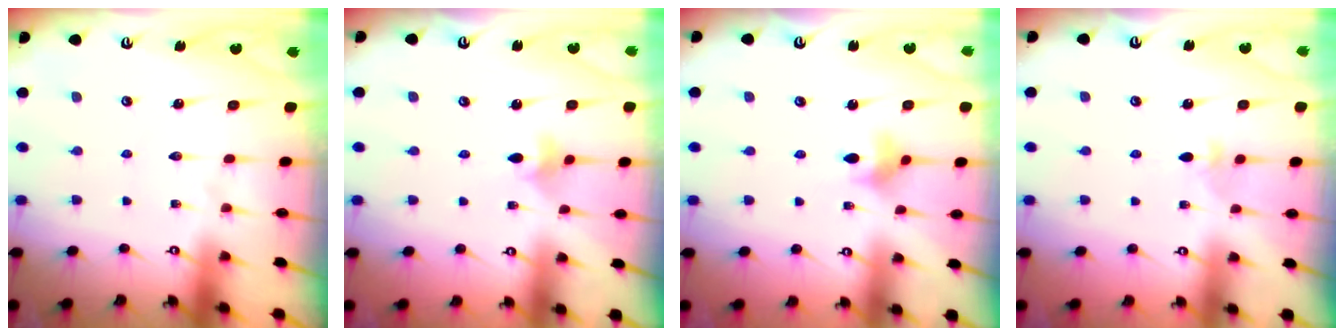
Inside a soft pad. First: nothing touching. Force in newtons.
{"total": 4.2, "press": 4.1, "slide": 0.8}
{"total": 5.8, "press": 5.8, "slide": 0.6}
{"total": 3.0, "press": 2.9, "slide": 0.7}